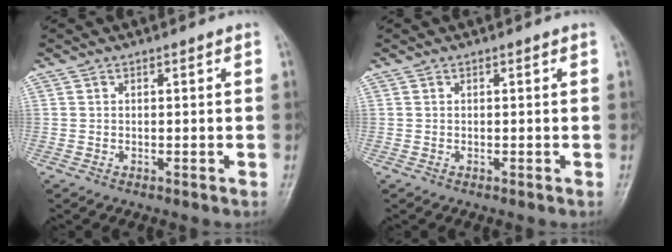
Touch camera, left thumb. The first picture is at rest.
{"total": 0.0}